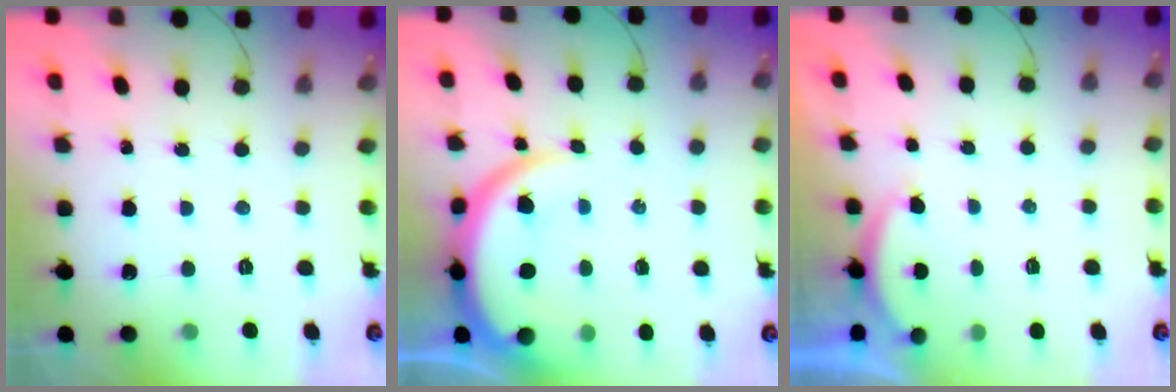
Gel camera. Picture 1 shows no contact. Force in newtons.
{"total": 12.0, "press": 12.0, "slide": 1.2}
{"total": 1.7, "press": 1.6, "slide": 0.6}